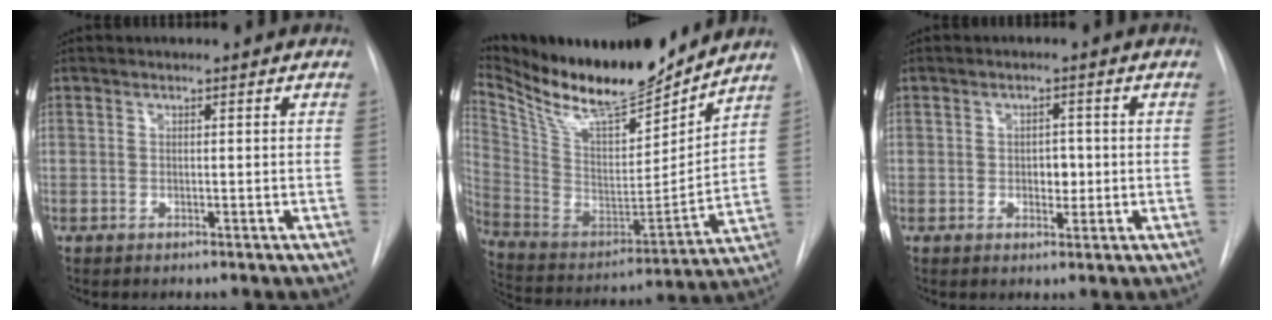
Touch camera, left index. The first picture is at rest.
{"total": 20.7, "force": [18.4, 3.4, 8.9], "torque": [-0.181, -0.024, 0.322]}
{"total": 2.5, "force": [-0.2, 1.7, 1.9], "torque": [-0.023, 0.002, 0.000]}